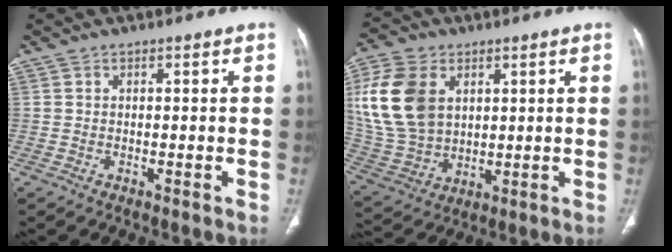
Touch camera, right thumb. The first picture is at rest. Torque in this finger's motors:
{"motor_torque": [-0.69, 1.38, 1.06, 1.03, 0.17]}